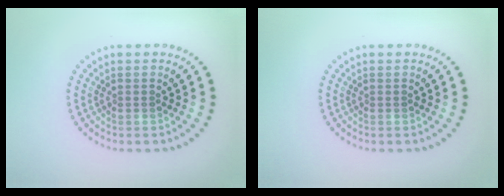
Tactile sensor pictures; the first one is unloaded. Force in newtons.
{"total": 0.0}